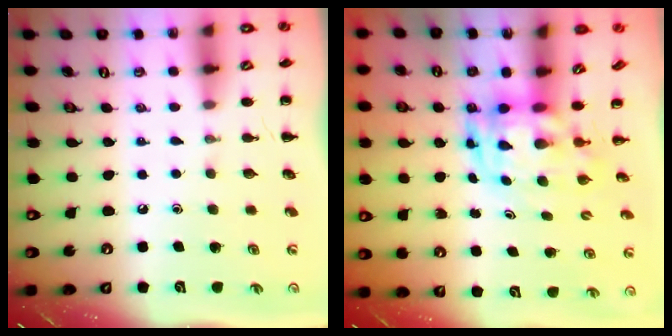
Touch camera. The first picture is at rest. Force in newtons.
{"total": 3.1, "press": 3.1, "slide": 0.6}